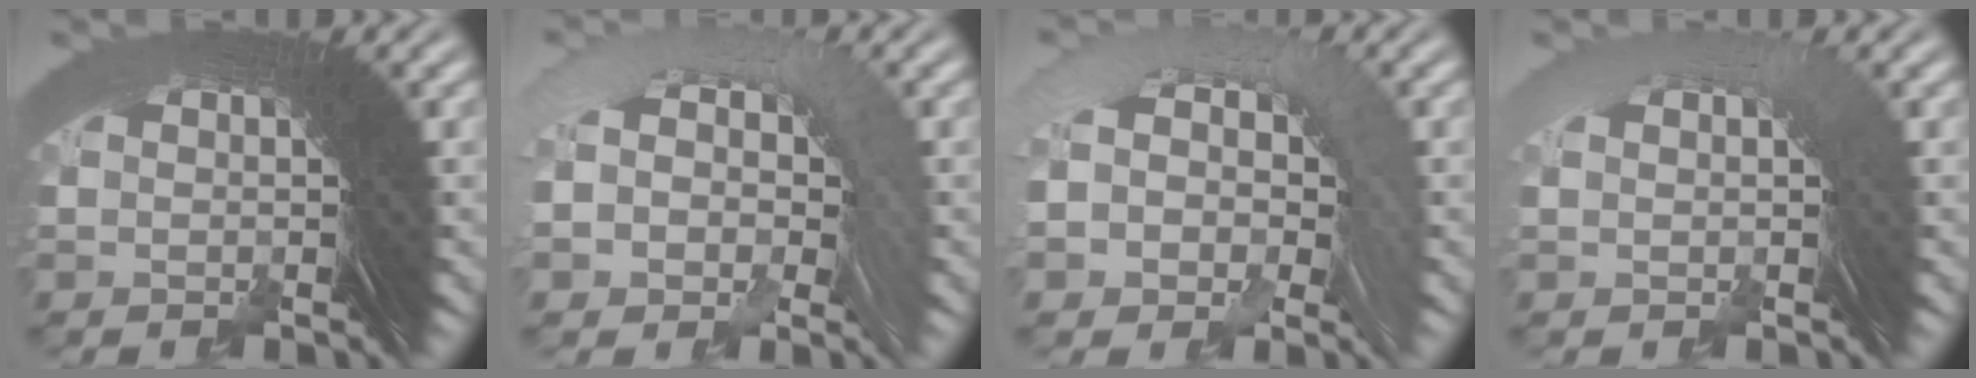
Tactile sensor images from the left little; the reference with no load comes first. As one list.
[{"total": 5.7, "force": [0.2, 3.9, 4.1], "torque": [-0.079, 0.014, -0.010]}, {"total": 6.7, "force": [0.2, 4.7, 4.7], "torque": [-0.092, 0.009, -0.009]}, {"total": 1.4, "force": [0.6, -0.1, 1.3], "torque": [-0.003, 0.025, 0.005]}]